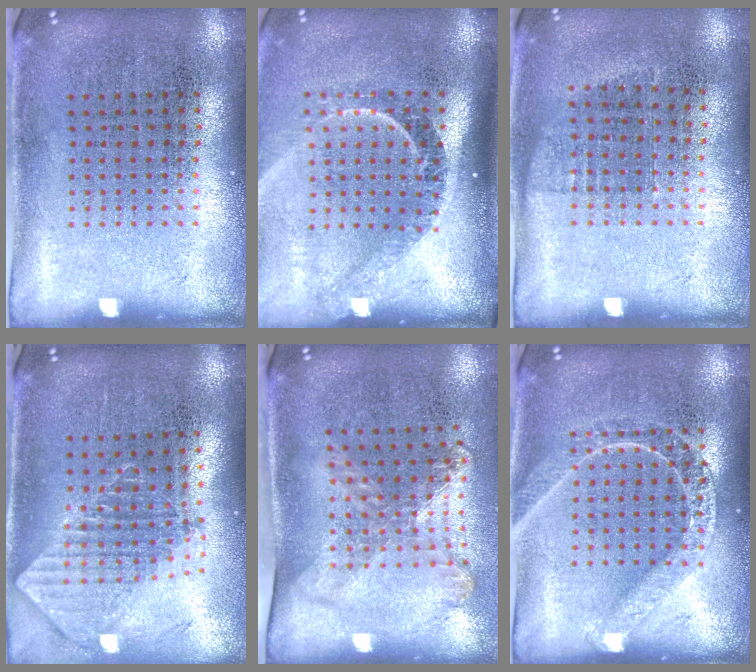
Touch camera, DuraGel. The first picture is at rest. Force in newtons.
{"total": 2.2, "press": 1.6, "slide": 1.6}
{"total": 0.8, "press": 0.7, "slide": 0.4}
{"total": 2.0, "press": 1.5, "slide": 1.3}
{"total": 1.6, "press": 1.2, "slide": 1.0}
{"total": 2.2, "press": 2.2, "slide": 0.3}